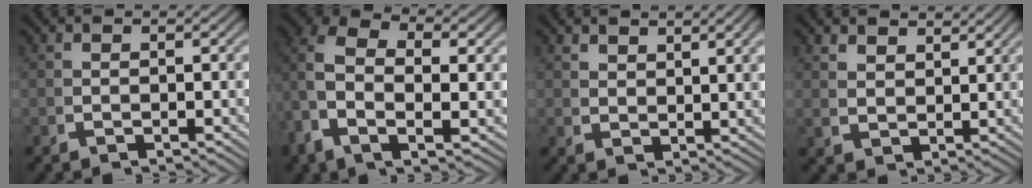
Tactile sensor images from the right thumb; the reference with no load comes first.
{"total": 6.9, "force": [1.1, 3.9, 5.7], "torque": [-0.143, -0.022, 0.021]}
{"total": 2.2, "force": [2.1, 0.0, 0.7], "torque": [-0.004, 0.003, 0.049]}
{"total": 3.1, "force": [2.9, 0.8, 0.7], "torque": [-0.006, 0.001, 0.061]}